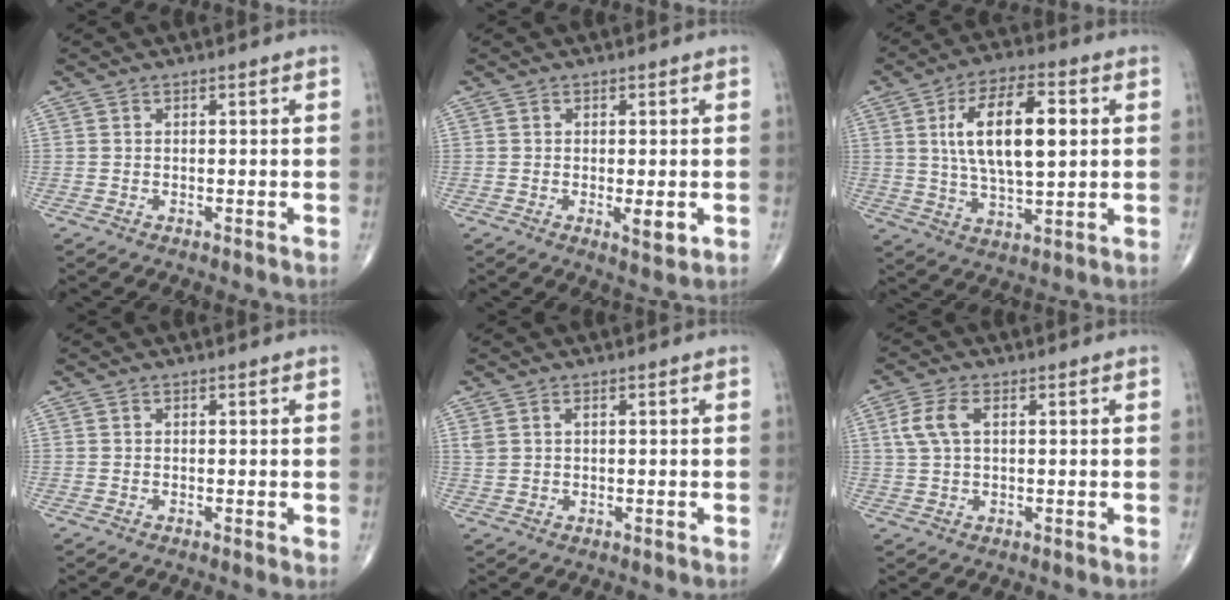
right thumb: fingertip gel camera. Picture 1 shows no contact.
{"total": 3.3, "force": [-0.7, 1.1, 3.0], "torque": [-0.042, -0.008, -0.009]}
{"total": 15.2, "force": [2.9, 6.6, 13.4], "torque": [-0.223, 0.000, 0.051]}
{"total": 0.5, "force": [0.1, 0.2, 0.5], "torque": [-0.009, -0.002, -0.001]}
{"total": 1.8, "force": [0.7, 0.9, 1.3], "torque": [-0.034, 0.008, 0.022]}
{"total": 5.2, "force": [1.3, 2.8, 4.2], "torque": [-0.105, 0.011, 0.025]}